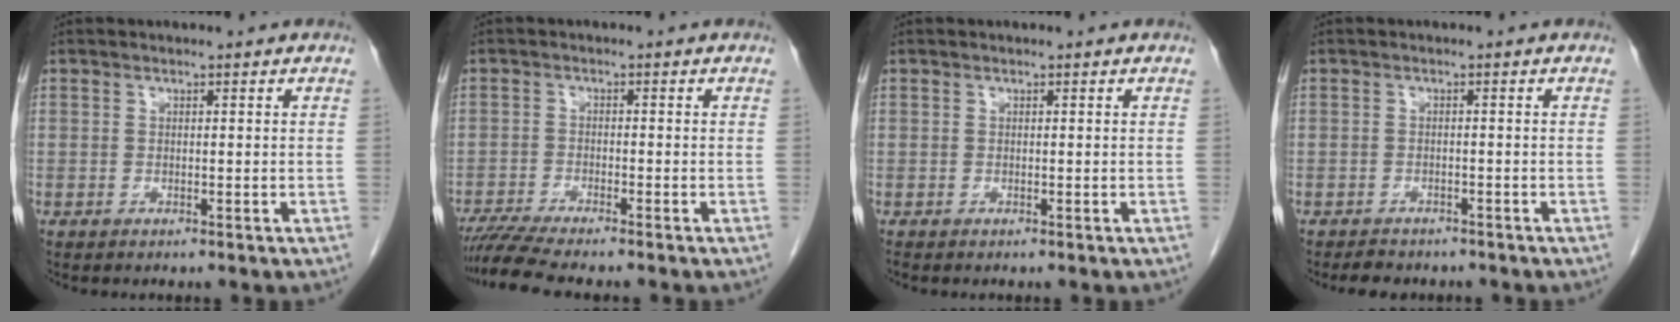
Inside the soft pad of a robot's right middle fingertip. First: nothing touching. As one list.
[{"total": 6.4, "force": [-5.7, -0.5, 3.0], "torque": [-0.048, -0.015, -0.096]}, {"total": 0.0}, {"total": 3.8, "force": [-3.3, 1.6, 1.0], "torque": [-0.023, -0.003, -0.044]}]